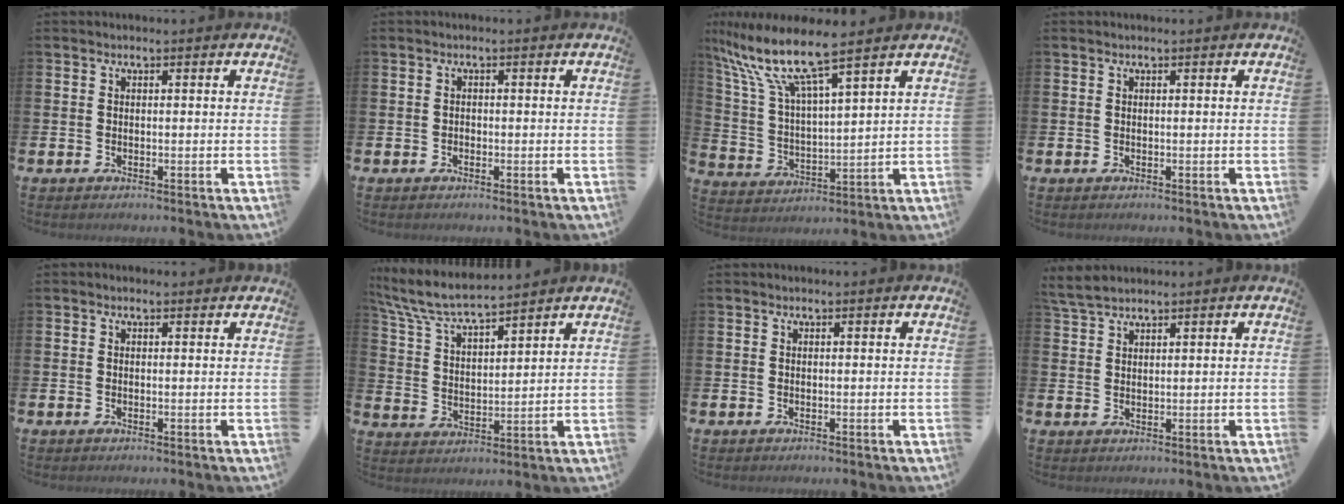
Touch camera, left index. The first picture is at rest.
{"total": 0.7, "force": [-0.6, 0.4, 0.1], "torque": [-0.009, 0.004, -0.011]}
{"total": 9.7, "force": [8.2, 0.9, 5.1], "torque": [-0.138, -0.043, 0.139]}
{"total": 0.0}
{"total": 0.0}
{"total": 7.2, "force": [6.8, 0.7, 2.3], "torque": [-0.077, -0.035, 0.120]}
{"total": 0.0}
{"total": 2.9, "force": [2.8, 0.6, 0.8], "torque": [-0.021, -0.003, 0.052]}